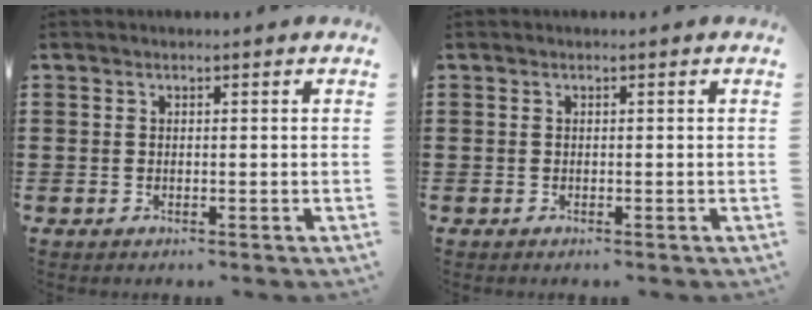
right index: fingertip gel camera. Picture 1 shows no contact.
{"total": 0.0}